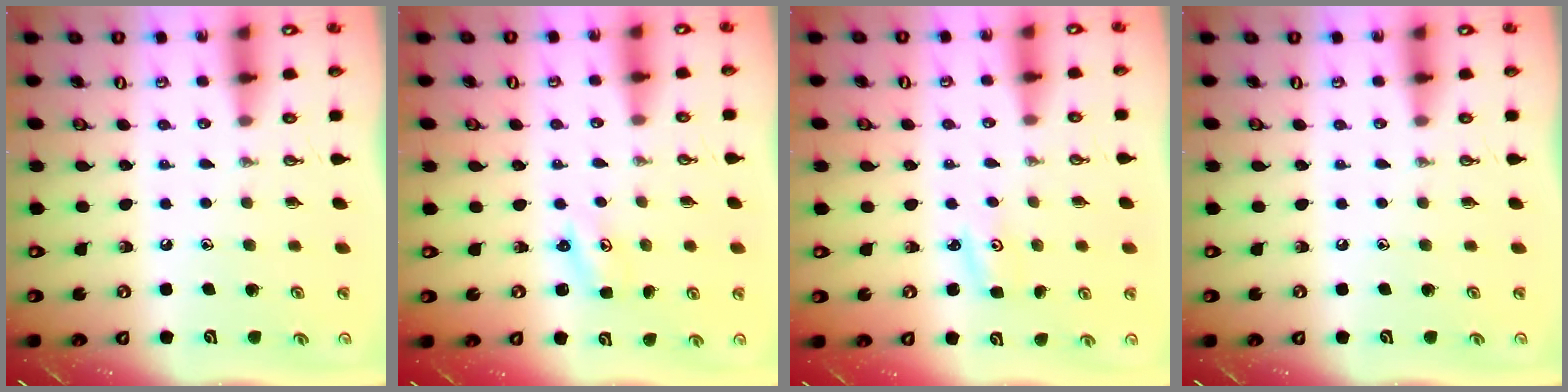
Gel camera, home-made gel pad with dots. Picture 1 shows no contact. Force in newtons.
{"total": 1.7, "press": 1.7, "slide": 0.3}
{"total": 3.1, "press": 3.1, "slide": 0.3}
{"total": 0.0}